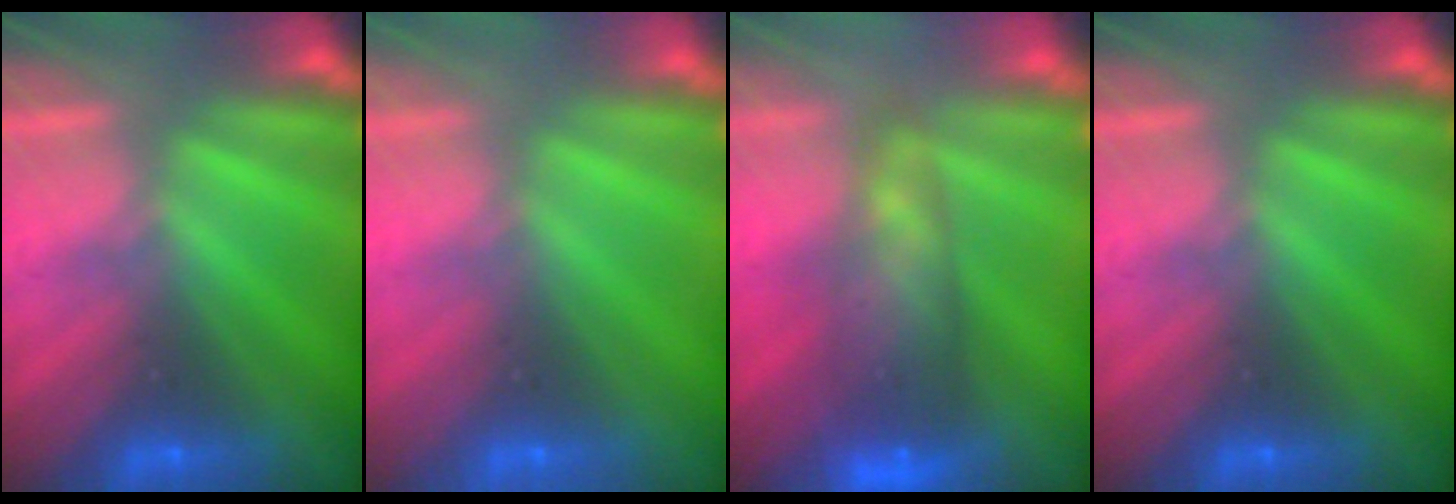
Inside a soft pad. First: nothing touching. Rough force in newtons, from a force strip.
{"total": 1.5}
{"total": 7.3}
{"total": 0.0}